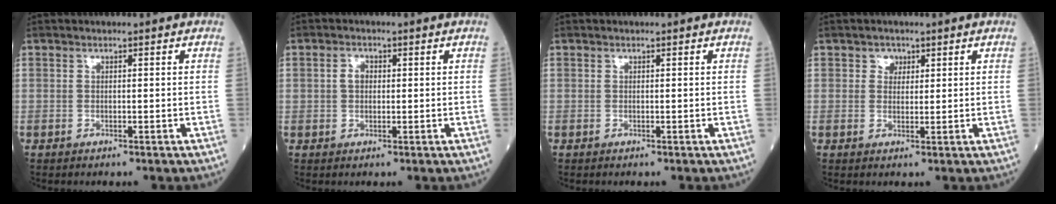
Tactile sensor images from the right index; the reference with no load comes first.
{"total": 2.0, "force": [0.3, 1.5, 1.3], "torque": [-0.025, 0.008, 0.004]}
{"total": 0.0}
{"total": 1.9, "force": [0.9, 1.6, 0.5], "torque": [0.000, 0.000, 0.011]}